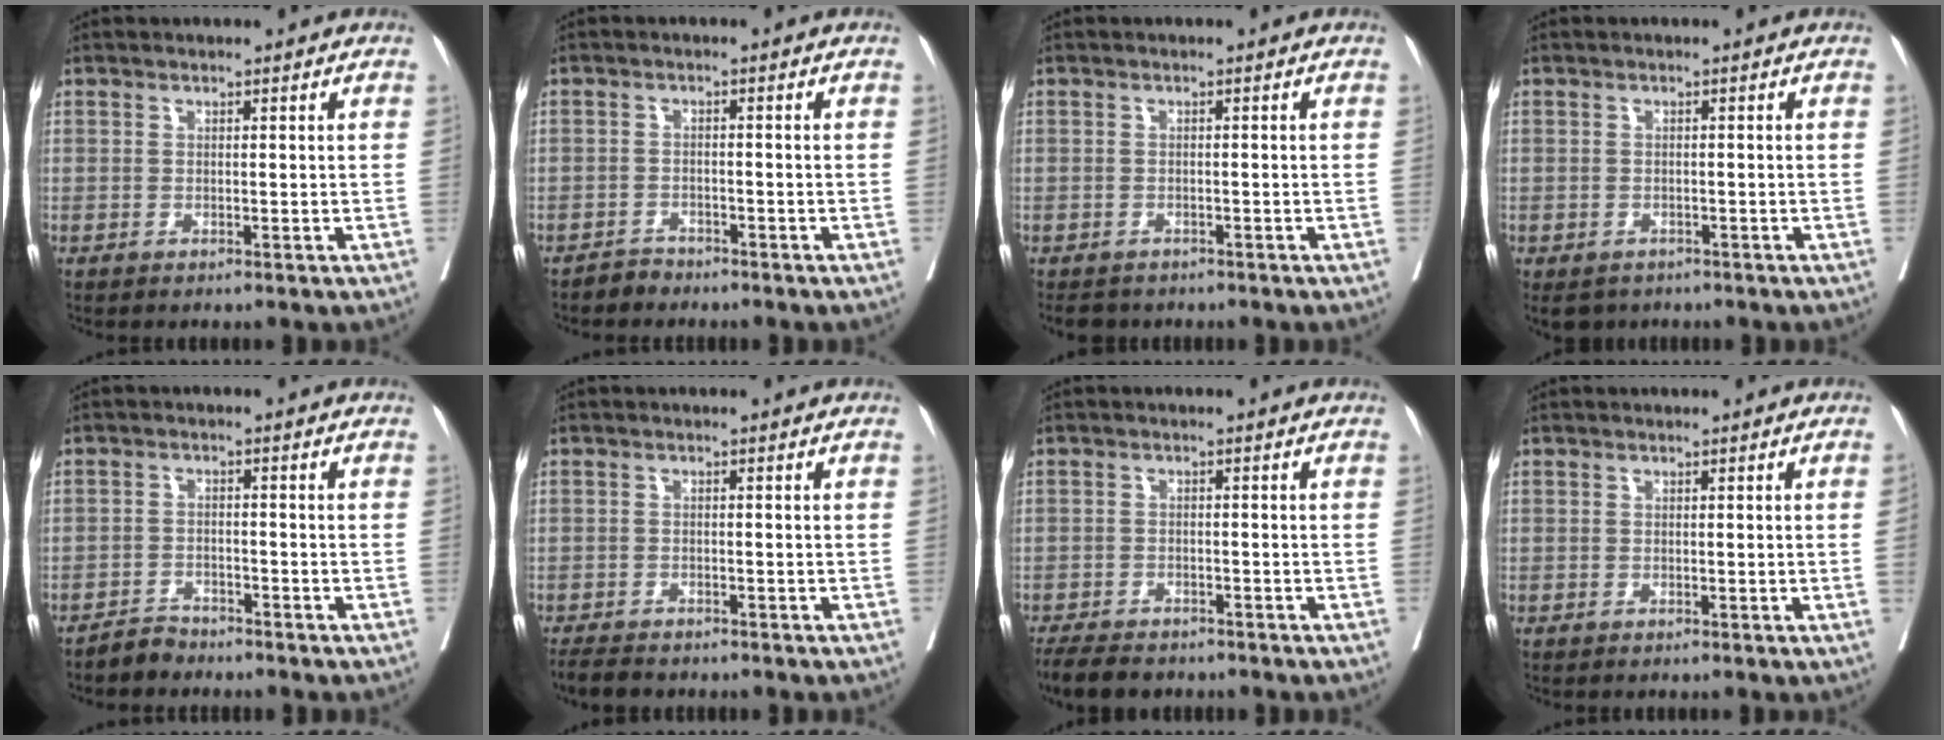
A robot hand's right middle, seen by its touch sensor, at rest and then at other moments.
{"total": 1.5, "force": [-1.3, 0.4, -0.6], "torque": [0.009, 0.001, -0.024]}
{"total": 3.5, "force": [-3.0, 1.7, 0.7], "torque": [-0.011, -0.003, -0.042]}
{"total": 3.9, "force": [-2.8, 2.4, 1.0], "torque": [-0.012, -0.001, -0.037]}
{"total": 2.2, "force": [-2.1, 0.4, -0.6], "torque": [0.012, -0.003, -0.038]}
{"total": 4.1, "force": [-3.7, 1.2, 1.4], "torque": [-0.026, -0.010, -0.059]}
{"total": 7.0, "force": [-6.0, 2.5, 2.8], "torque": [-0.046, -0.010, -0.091]}
{"total": 0.9, "force": [-0.1, -0.4, 0.8], "torque": [-0.006, -0.001, -0.004]}